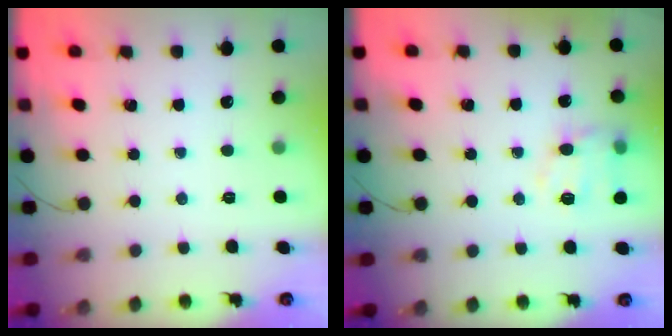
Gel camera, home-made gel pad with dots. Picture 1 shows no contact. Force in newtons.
{"total": 12.0, "press": 11.9, "slide": 1.7}